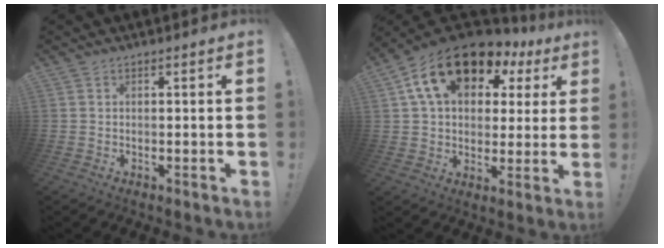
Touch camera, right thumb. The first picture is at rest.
{"total": 18.5, "force": [9.9, 11.0, 11.0], "torque": [-0.179, -0.046, 0.178]}